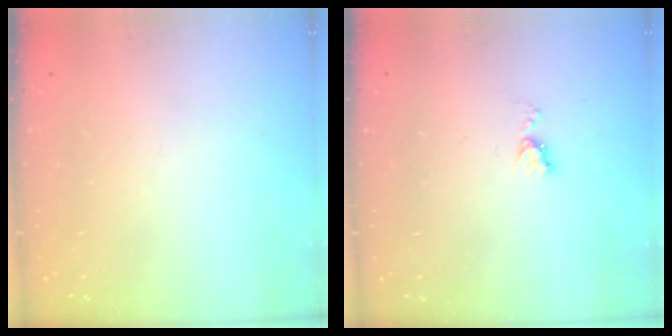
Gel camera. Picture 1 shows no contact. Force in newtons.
{"total": 5.1, "press": 5.1, "slide": 0.5}